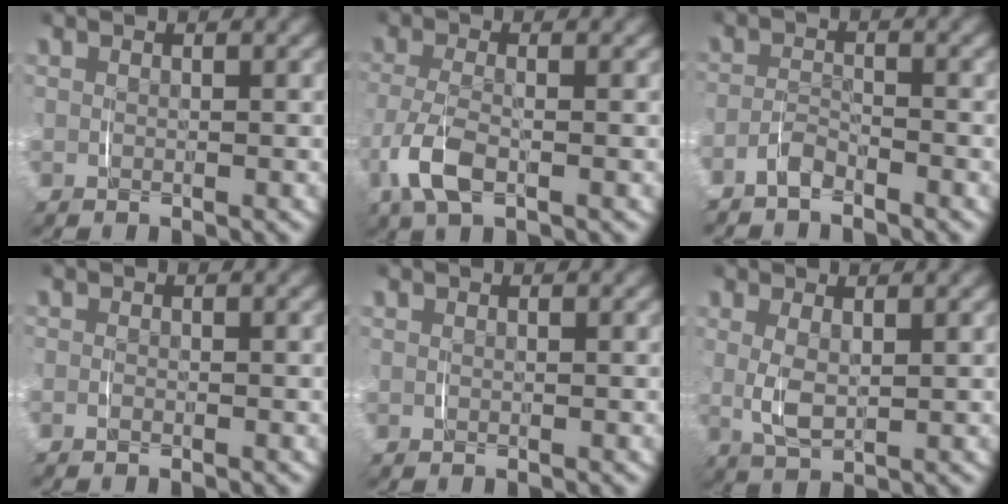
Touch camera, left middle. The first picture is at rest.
{"total": 3.5, "force": [-2.0, 1.1, 2.7], "torque": [-0.071, -0.014, -0.029]}
{"total": 2.4, "force": [-2.4, 0.0, 0.0], "torque": [-0.007, -0.002, -0.048]}
{"total": 0.8, "force": [-0.7, -0.1, -0.2], "torque": [0.000, -0.001, -0.016]}
{"total": 0.0}
{"total": 2.6, "force": [0.2, 1.2, 2.2], "torque": [-0.058, -0.009, 0.010]}